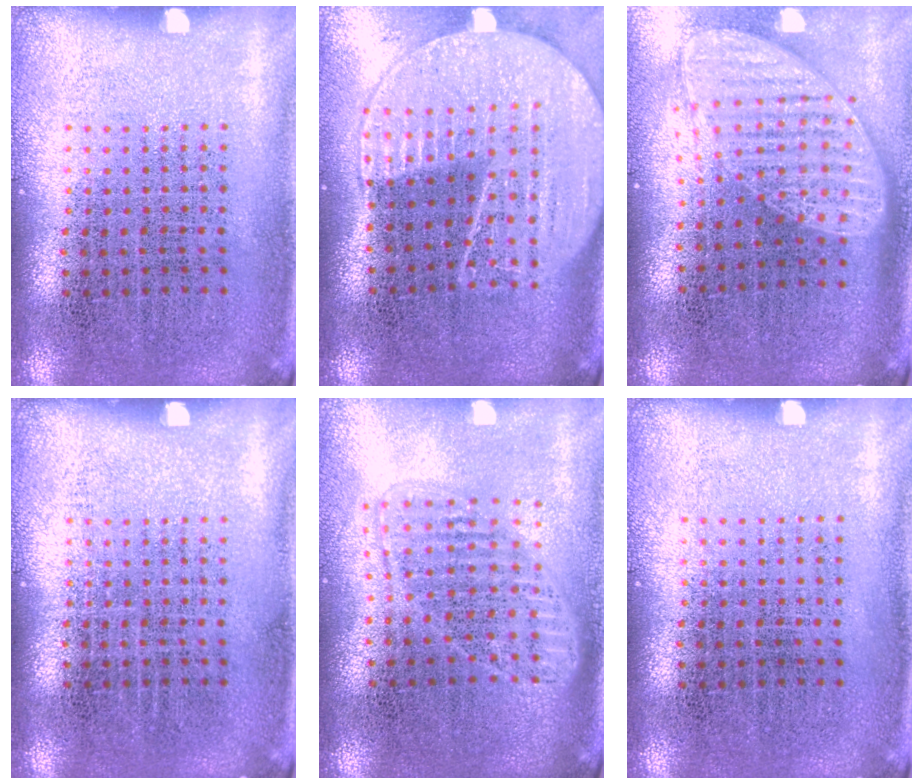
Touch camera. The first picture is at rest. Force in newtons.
{"total": 2.0, "press": 1.8, "slide": 1.0}
{"total": 1.9, "press": 1.5, "slide": 1.2}
{"total": 0.0}
{"total": 1.6, "press": 1.4, "slide": 0.8}
{"total": 0.0}